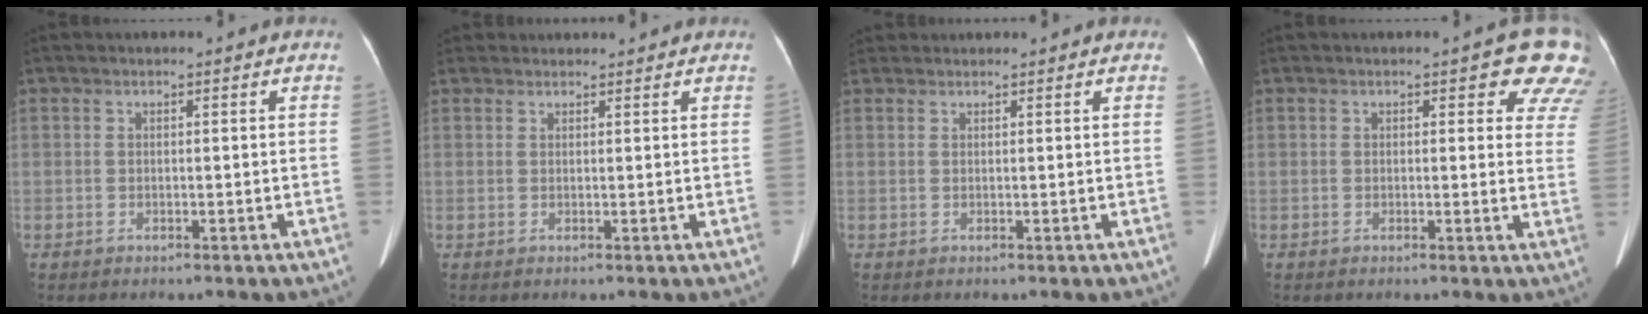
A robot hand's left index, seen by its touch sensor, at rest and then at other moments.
{"total": 3.0, "force": [2.9, 0.7, 0.0], "torque": [-0.002, 0.020, 0.042]}
{"total": 2.7, "force": [2.7, 0.5, 0.4], "torque": [-0.011, 0.027, 0.048]}
{"total": 8.1, "force": [5.8, 3.2, 4.7], "torque": [-0.023, -0.018, 0.037]}